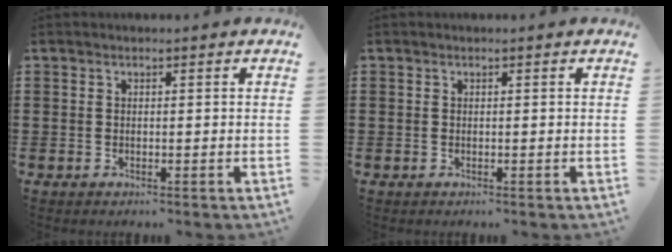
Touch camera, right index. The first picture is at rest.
{"total": 0.0}